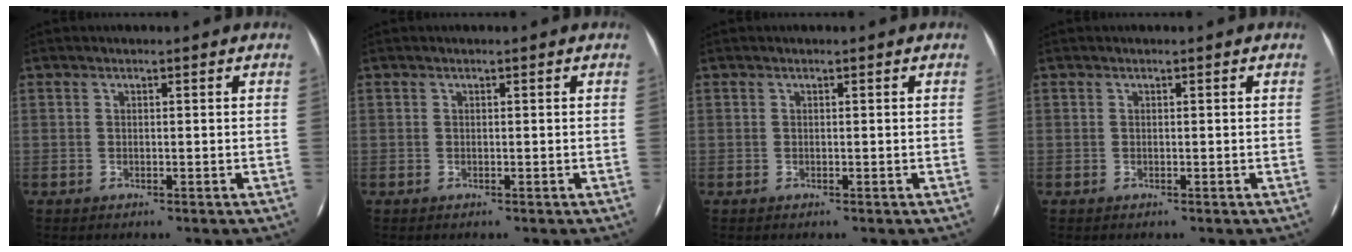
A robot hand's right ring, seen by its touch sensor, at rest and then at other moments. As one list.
[{"total": 0.0}, {"total": 0.0}, {"total": 0.0}]